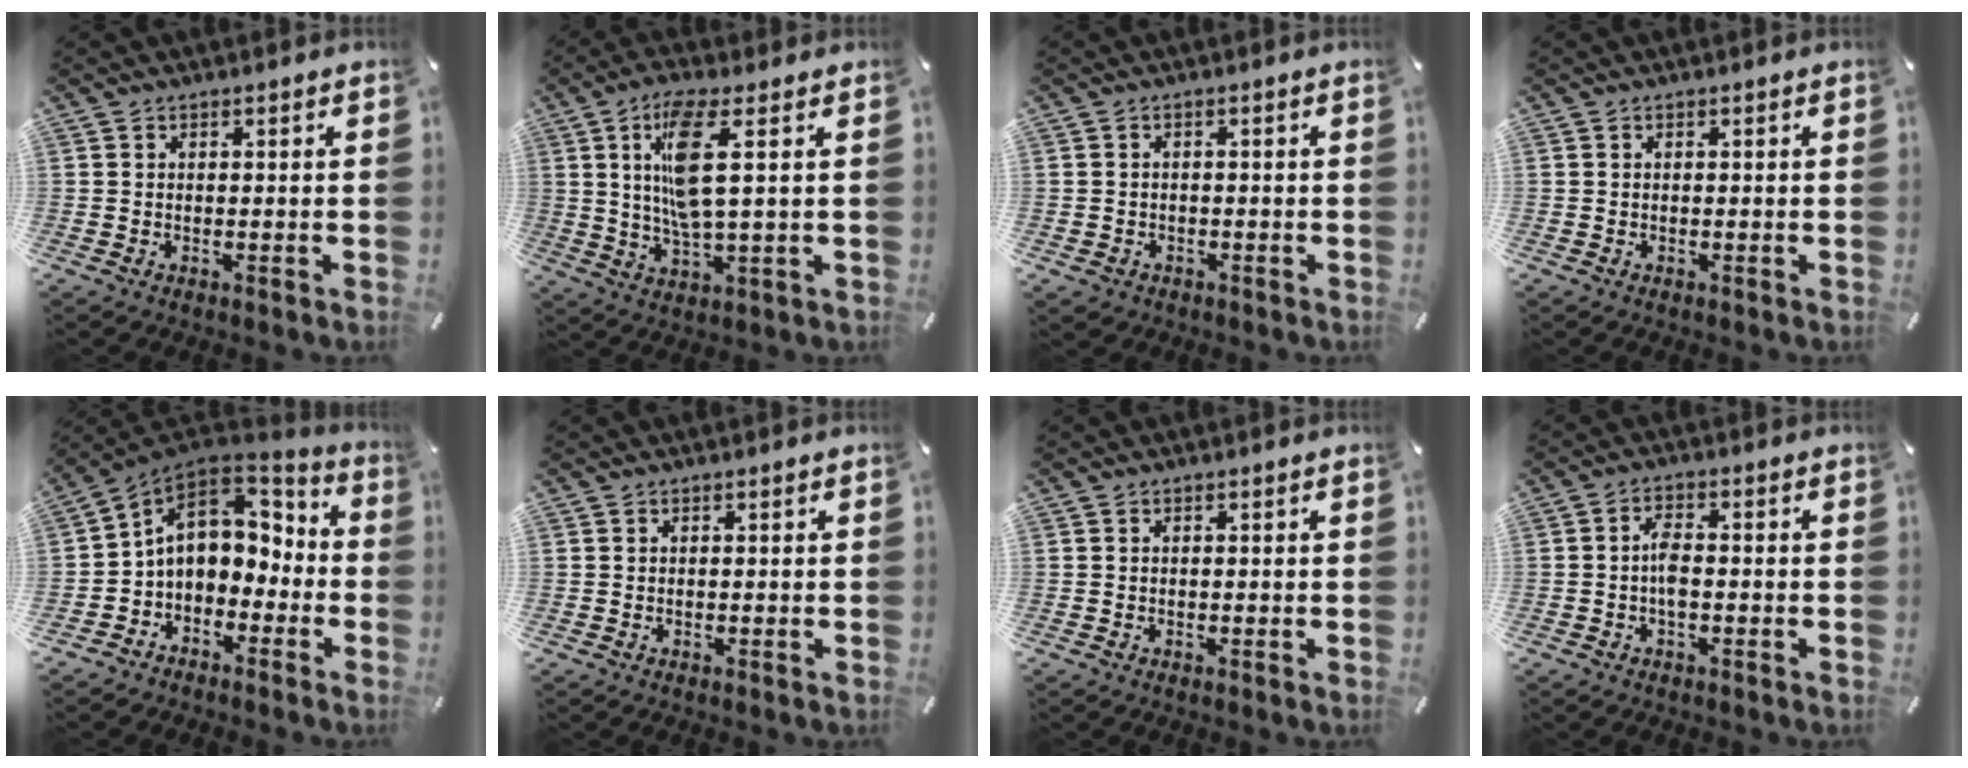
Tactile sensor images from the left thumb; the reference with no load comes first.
{"total": 10.6, "force": [2.7, 2.7, 9.9], "torque": [-0.198, -0.005, 0.041]}
{"total": 1.6, "force": [-0.9, 1.3, 0.4], "torque": [-0.008, 0.007, -0.023]}
{"total": 0.0}
{"total": 12.0, "force": [1.3, 9.4, 7.5], "torque": [-0.111, 0.000, 0.025]}
{"total": 0.0}
{"total": 0.0}
{"total": 4.1, "force": [-0.8, 1.8, 3.5], "torque": [-0.071, 0.006, -0.017]}